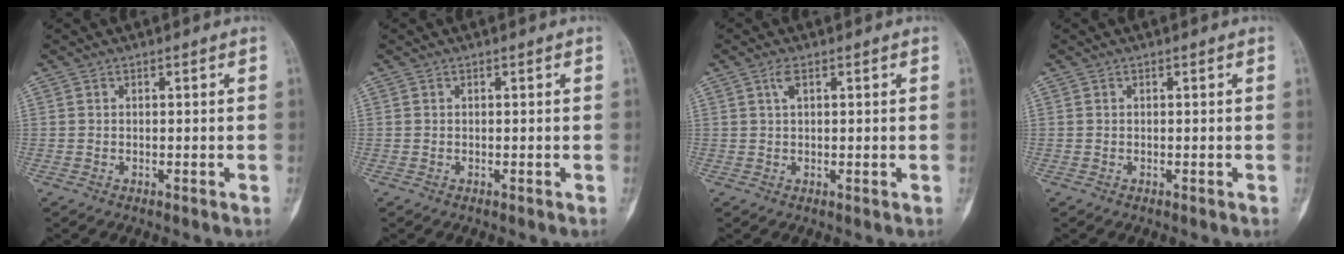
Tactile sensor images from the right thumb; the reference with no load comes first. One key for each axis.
{"total": 0.0}
{"total": 2.3, "fx": 0.9, "fy": 0.7, "fz": 2.0, "tx": -0.036, "ty": 0.001, "tz": 0.017}
{"total": 0.0}